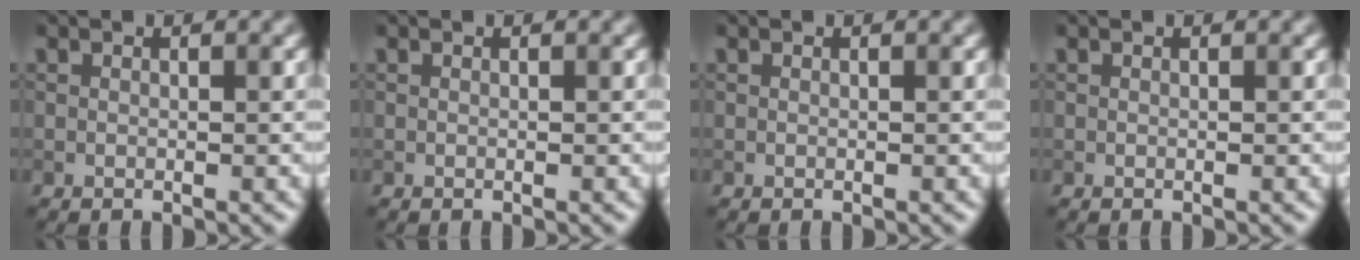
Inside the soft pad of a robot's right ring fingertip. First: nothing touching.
{"total": 0.0}
{"total": 0.0}
{"total": 0.0}